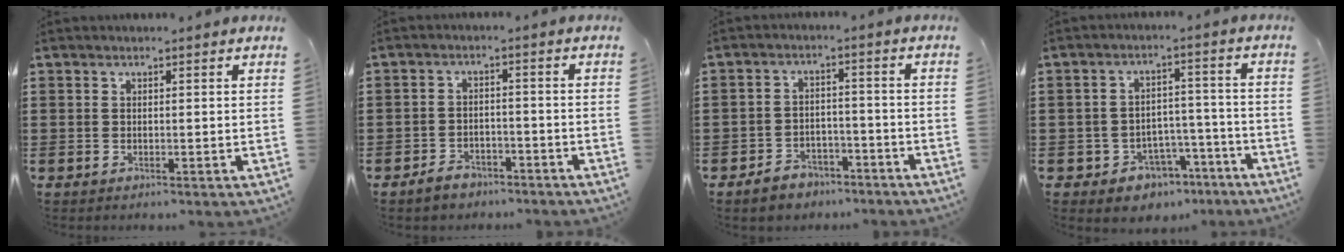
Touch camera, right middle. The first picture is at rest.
{"total": 2.8, "force": [-2.6, 1.0, 0.4], "torque": [-0.013, 0.006, -0.053]}
{"total": 3.6, "force": [-3.4, 1.2, 0.4], "torque": [-0.012, 0.008, -0.070]}
{"total": 4.7, "force": [-3.7, 2.8, 0.7], "torque": [-0.022, 0.019, -0.072]}